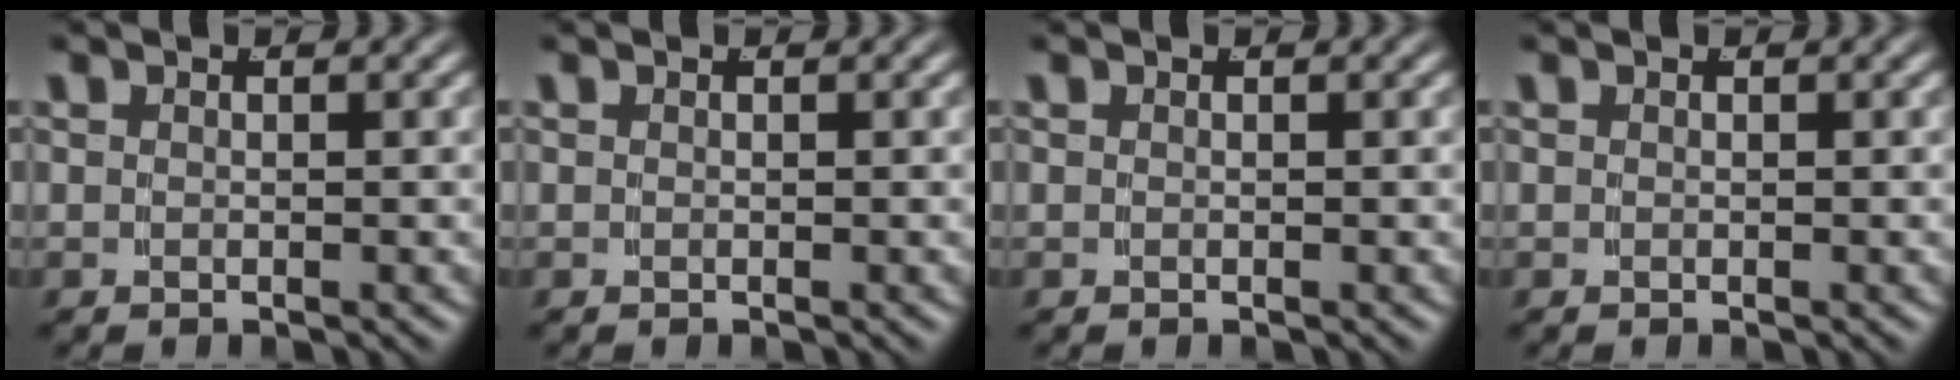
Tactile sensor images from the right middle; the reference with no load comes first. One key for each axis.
{"total": 0.0}
{"total": 0.0}
{"total": 0.0}